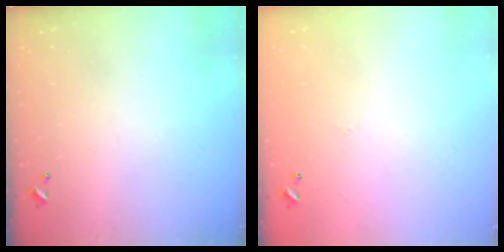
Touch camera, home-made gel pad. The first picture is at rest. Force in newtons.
{"total": 7.7, "press": 7.7, "slide": 0.5}